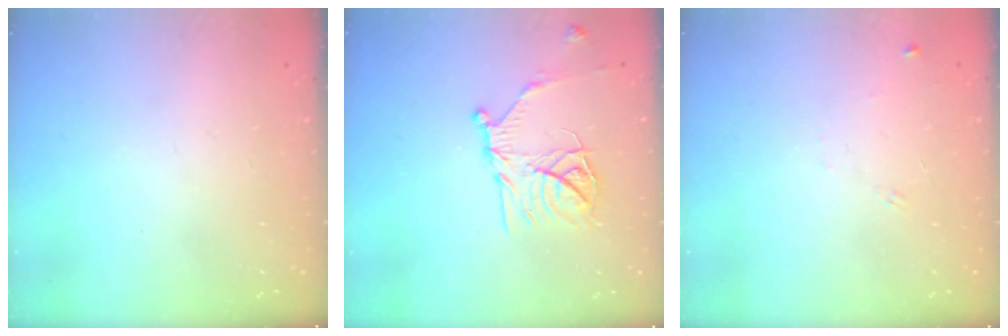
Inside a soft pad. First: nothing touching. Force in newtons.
{"total": 15.9, "press": 15.9, "slide": 1.5}
{"total": 5.7, "press": 5.6, "slide": 0.7}